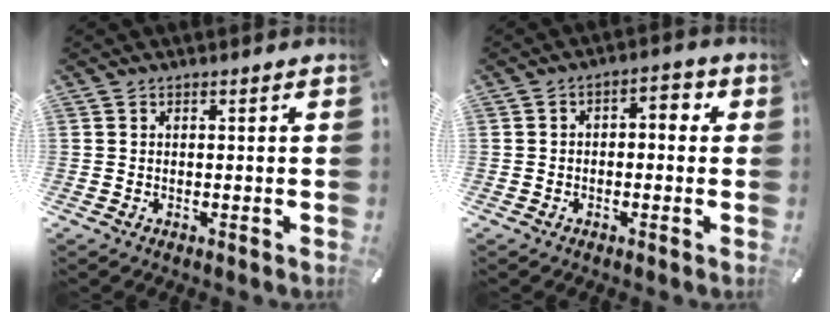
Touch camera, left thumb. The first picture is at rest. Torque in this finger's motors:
{"motor_torque": [0.15, -0.40, 0.12, 0.20, -0.03]}